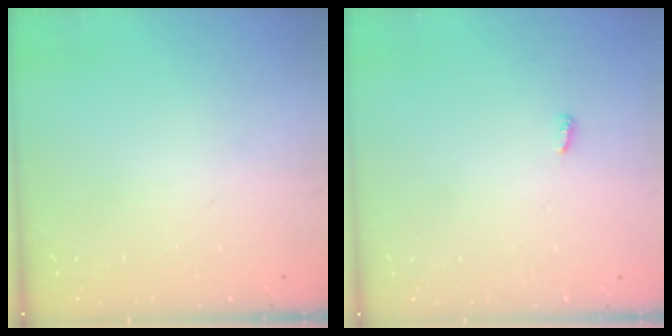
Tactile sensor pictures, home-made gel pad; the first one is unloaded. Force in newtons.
{"total": 2.6, "press": 2.6, "slide": 0.2}